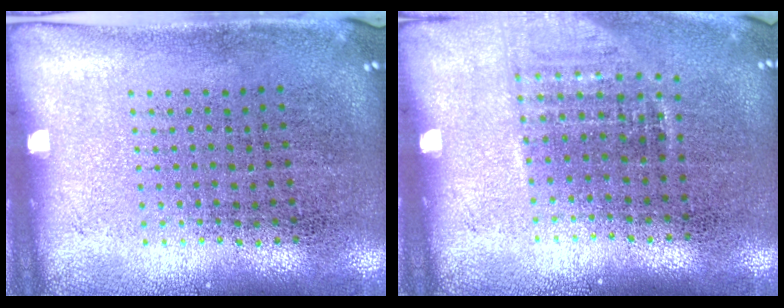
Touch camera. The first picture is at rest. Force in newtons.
{"total": 0.9, "press": 0.8, "slide": 0.4}